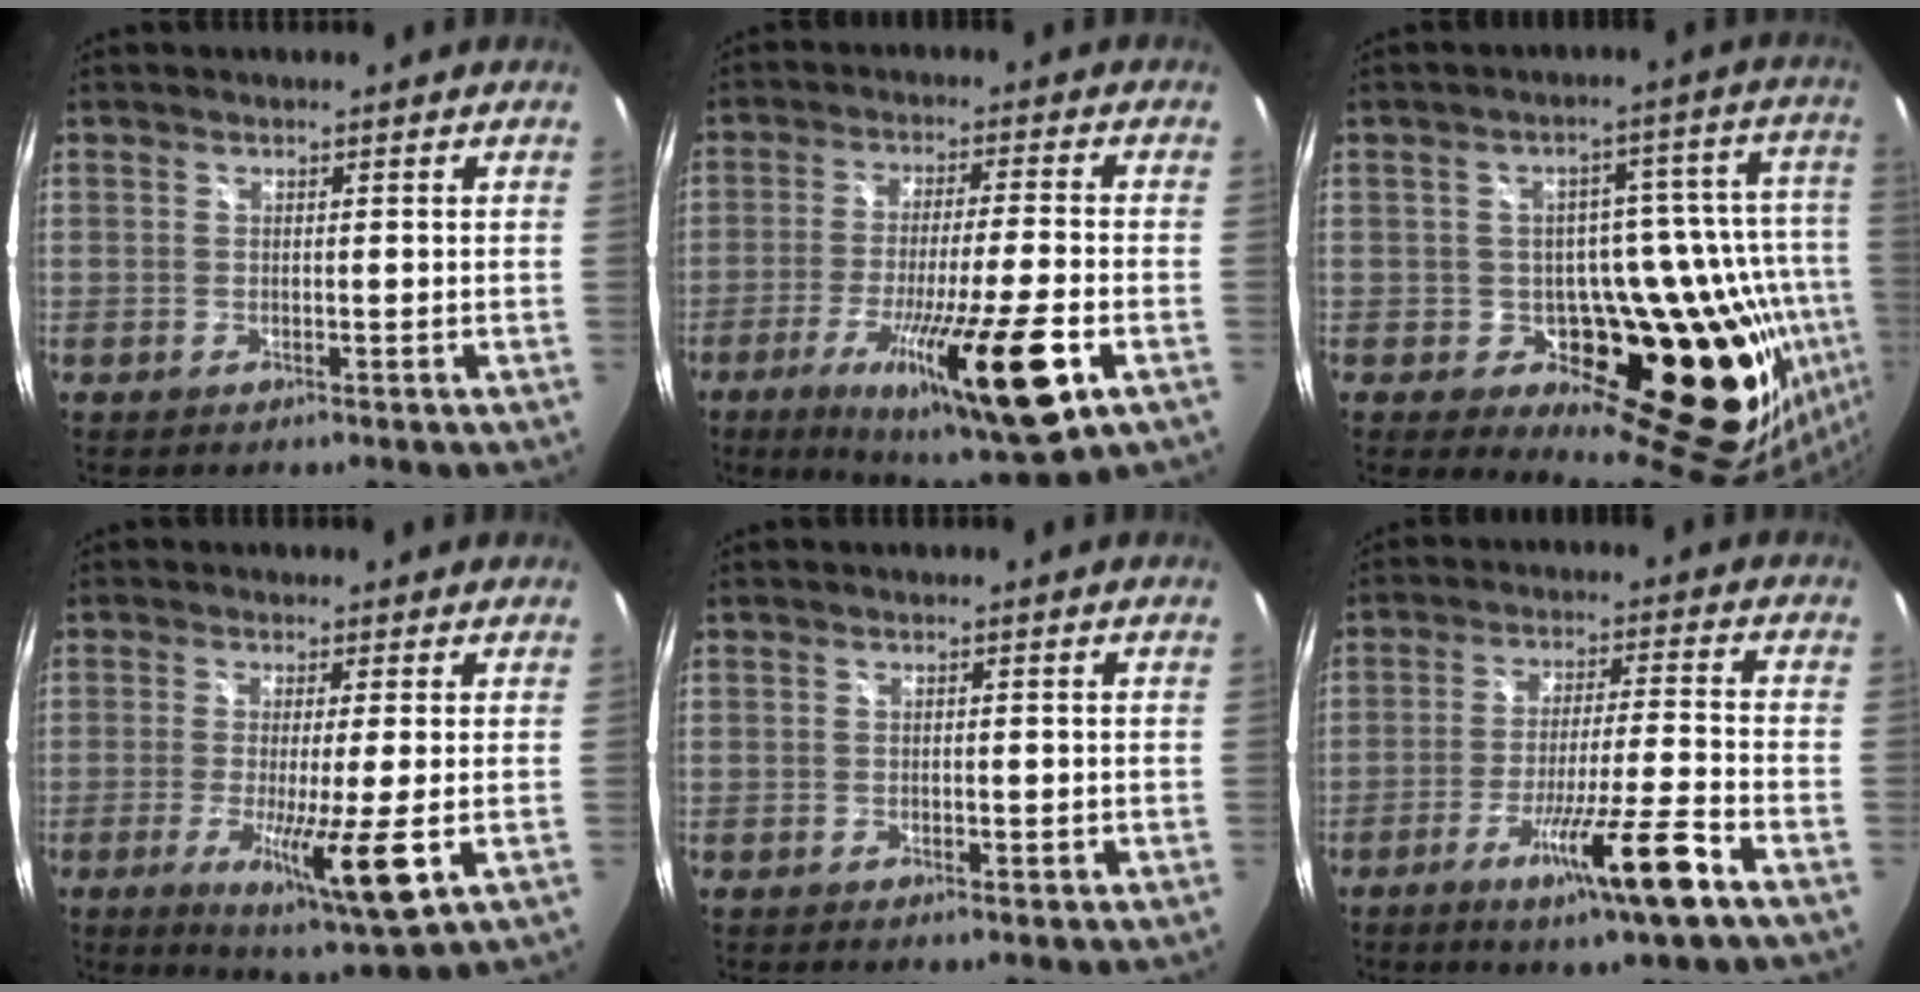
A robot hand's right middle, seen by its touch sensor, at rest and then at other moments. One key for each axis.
{"total": 20.2, "fx": -8.8, "fy": 2.3, "fz": 18.1, "tx": -0.321, "ty": -0.053, "tz": -0.142}
{"total": 24.2, "fx": -7.7, "fy": 15.1, "fz": 17.2, "tx": -0.215, "ty": 0.004, "tz": -0.086}
{"total": 11.2, "fx": -2.9, "fy": 0.3, "fz": 10.8, "tx": -0.197, "ty": -0.033, "tz": -0.052}
{"total": 1.8, "fx": -0.7, "fy": 1.0, "fz": 1.4, "tx": -0.019, "ty": -0.002, "tz": -0.009}
{"total": 12.0, "fx": -6.9, "fy": -0.5, "fz": 9.9, "tx": -0.188, "ty": -0.022, "tz": -0.120}